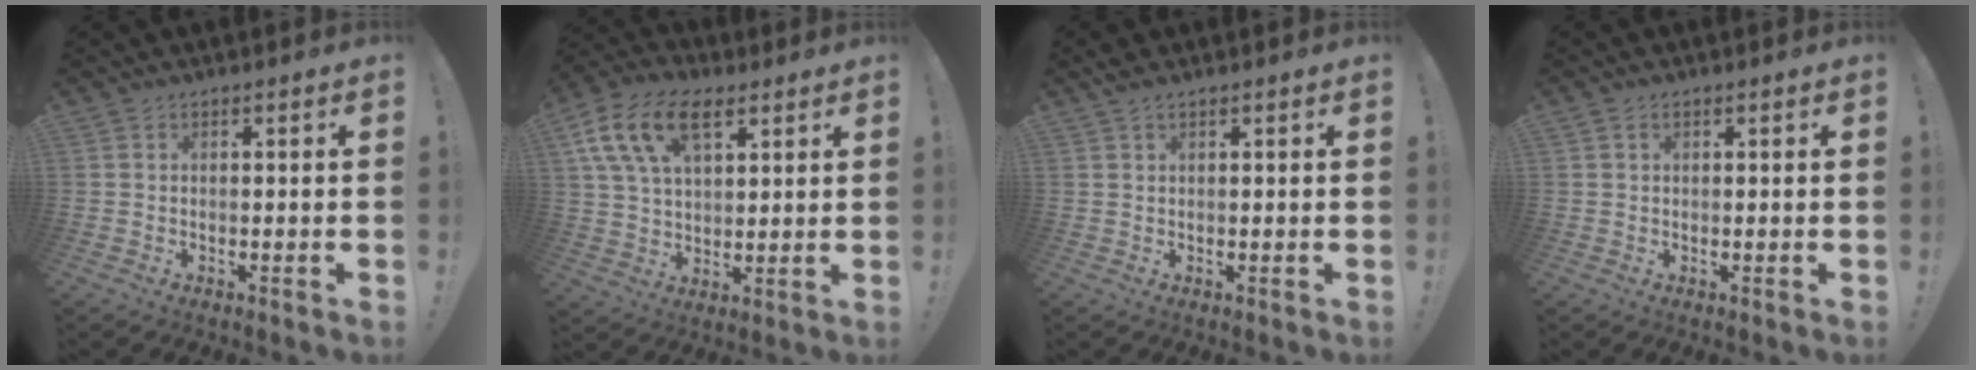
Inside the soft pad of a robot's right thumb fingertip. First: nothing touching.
{"total": 16.7, "force": [7.9, 9.8, 11.0], "torque": [-0.202, -0.016, 0.148]}
{"total": 1.8, "force": [1.4, 0.5, 1.0], "torque": [-0.015, -0.007, 0.024]}
{"total": 0.9, "force": [0.5, 0.6, 0.3], "torque": [-0.006, 0.002, 0.009]}